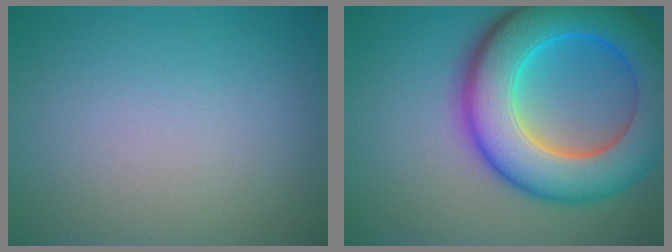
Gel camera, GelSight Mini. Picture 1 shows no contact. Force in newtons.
{"total": 12.4, "press": 12.4, "slide": 0.3}